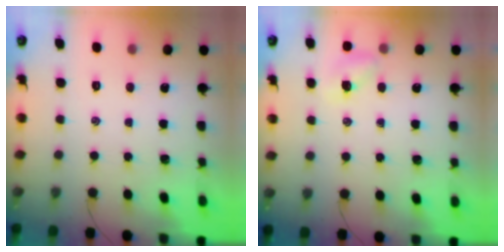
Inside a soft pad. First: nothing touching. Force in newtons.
{"total": 5.2, "press": 5.1, "slide": 1.1}